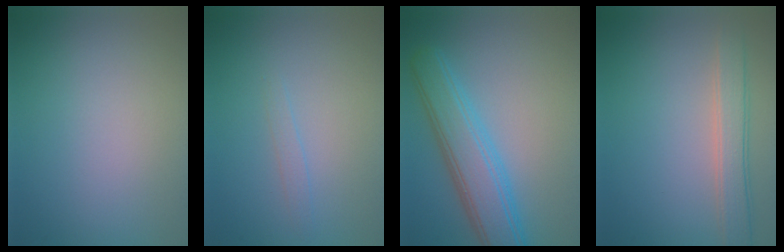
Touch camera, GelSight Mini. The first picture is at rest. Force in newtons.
{"total": 0.7, "press": 0.7, "slide": 0.1}
{"total": 5.8, "press": 5.8, "slide": 0.3}
{"total": 3.1, "press": 3.1, "slide": 0.3}